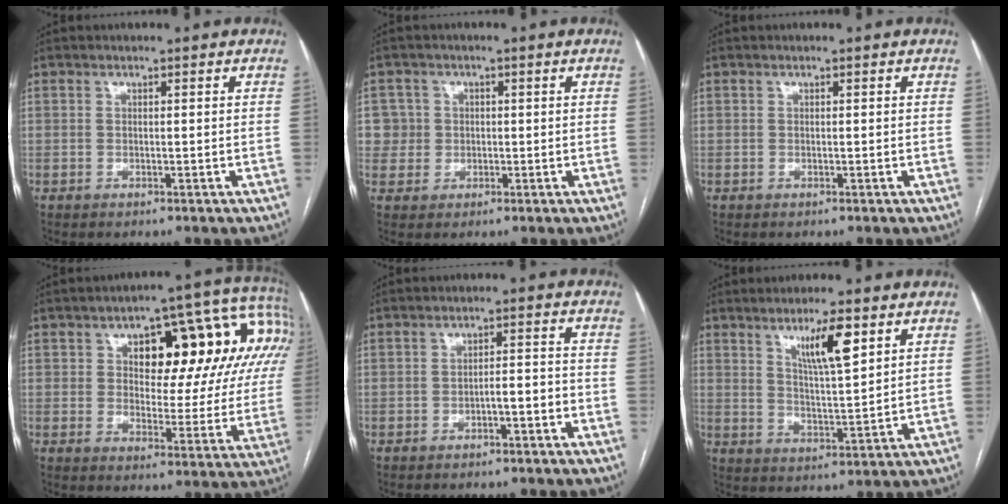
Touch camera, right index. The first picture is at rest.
{"total": 4.2, "force": [0.6, 4.1, -0.3], "torque": [0.025, 0.012, 0.012]}
{"total": 0.0}
{"total": 20.6, "force": [6.6, 9.2, 17.3], "torque": [-0.226, 0.058, 0.095]}
{"total": 3.2, "force": [-1.6, 0.5, 2.7], "torque": [-0.040, 0.012, -0.025]}
{"total": 7.7, "force": [4.2, 0.8, 6.4], "torque": [-0.111, -0.007, 0.075]}